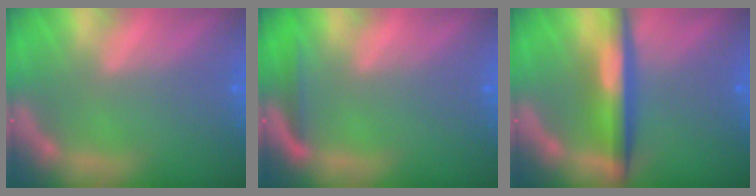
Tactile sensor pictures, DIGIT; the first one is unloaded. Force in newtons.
{"total": 1.9}
{"total": 5.5}